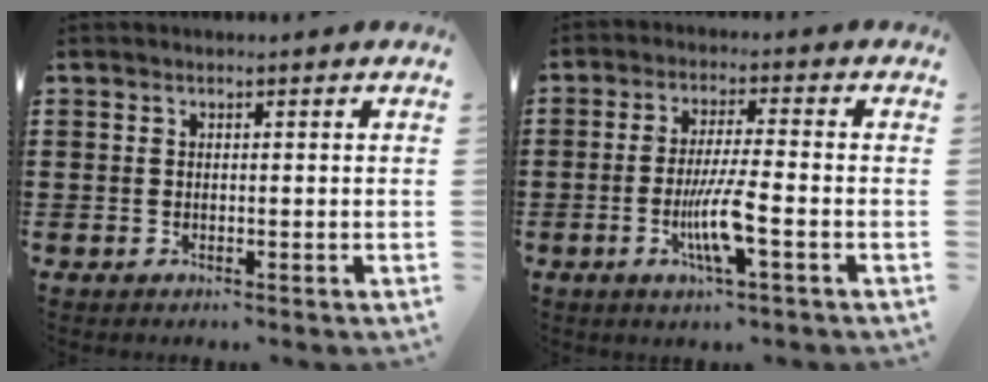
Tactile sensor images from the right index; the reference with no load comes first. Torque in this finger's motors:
{"motor_torque": [2.11, -0.03, 0.47, 0.07]}